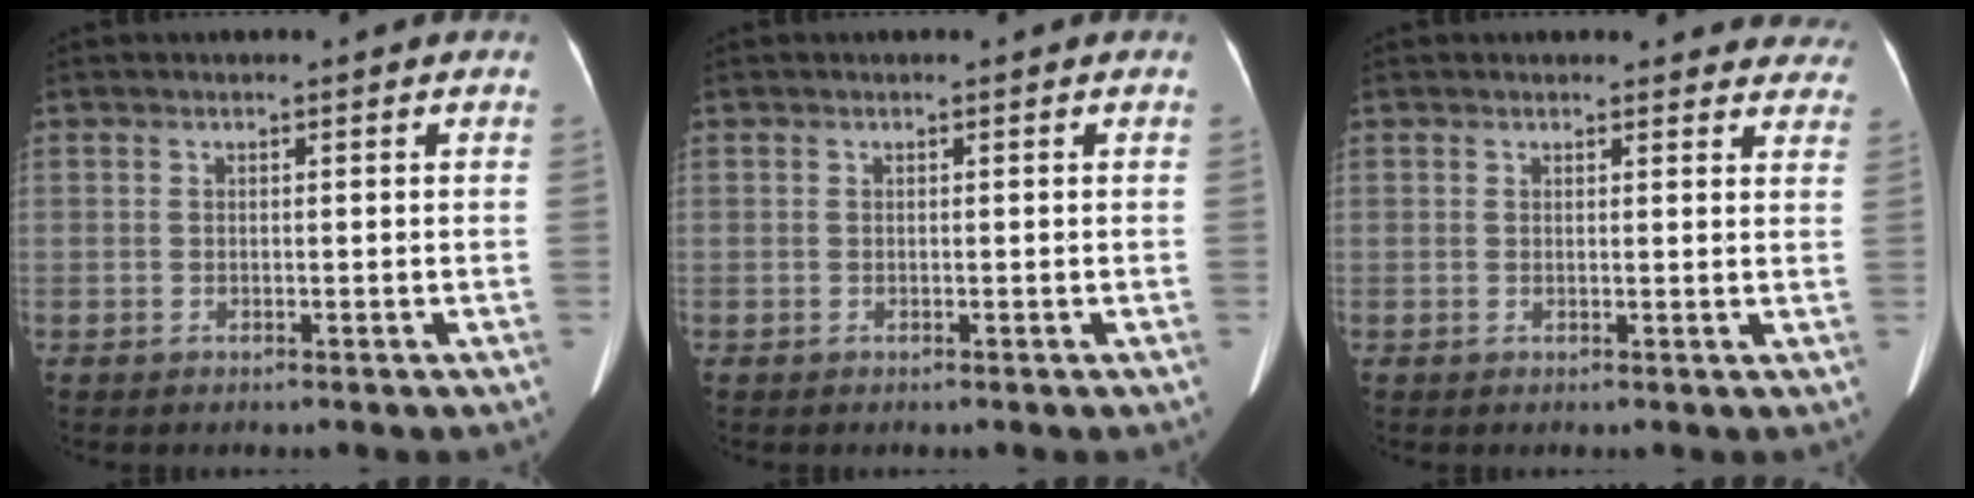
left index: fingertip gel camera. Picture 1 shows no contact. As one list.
[{"total": 0.0}, {"total": 10.5, "force": [9.9, 3.1, 1.3], "torque": [0.033, -0.013, 0.074]}]